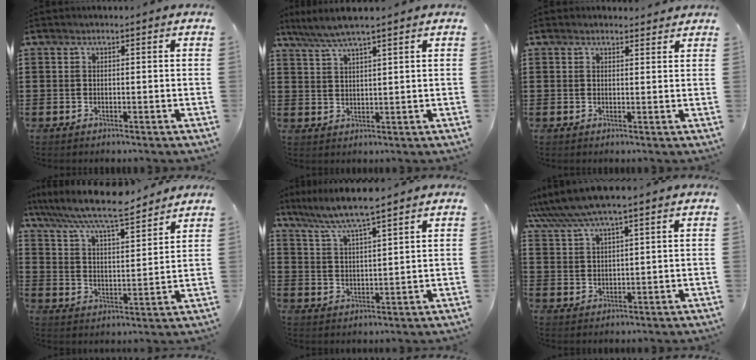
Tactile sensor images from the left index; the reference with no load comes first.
{"total": 3.9, "force": [2.9, 0.1, 2.6], "torque": [-0.055, -0.003, 0.053]}
{"total": 1.6, "force": [1.5, 0.5, 0.1], "torque": [0.002, 0.000, 0.029]}
{"total": 7.6, "force": [6.7, 0.5, 3.6], "torque": [-0.095, -0.037, 0.112]}
{"total": 5.3, "force": [4.7, -0.7, 2.4], "torque": [-0.064, -0.026, 0.078]}
{"total": 6.0, "force": [4.9, 0.3, 3.3], "torque": [-0.078, -0.012, 0.088]}